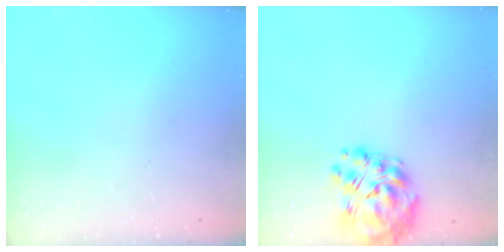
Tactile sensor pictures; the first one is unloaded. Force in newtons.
{"total": 13.1, "press": 12.2, "slide": 4.7}